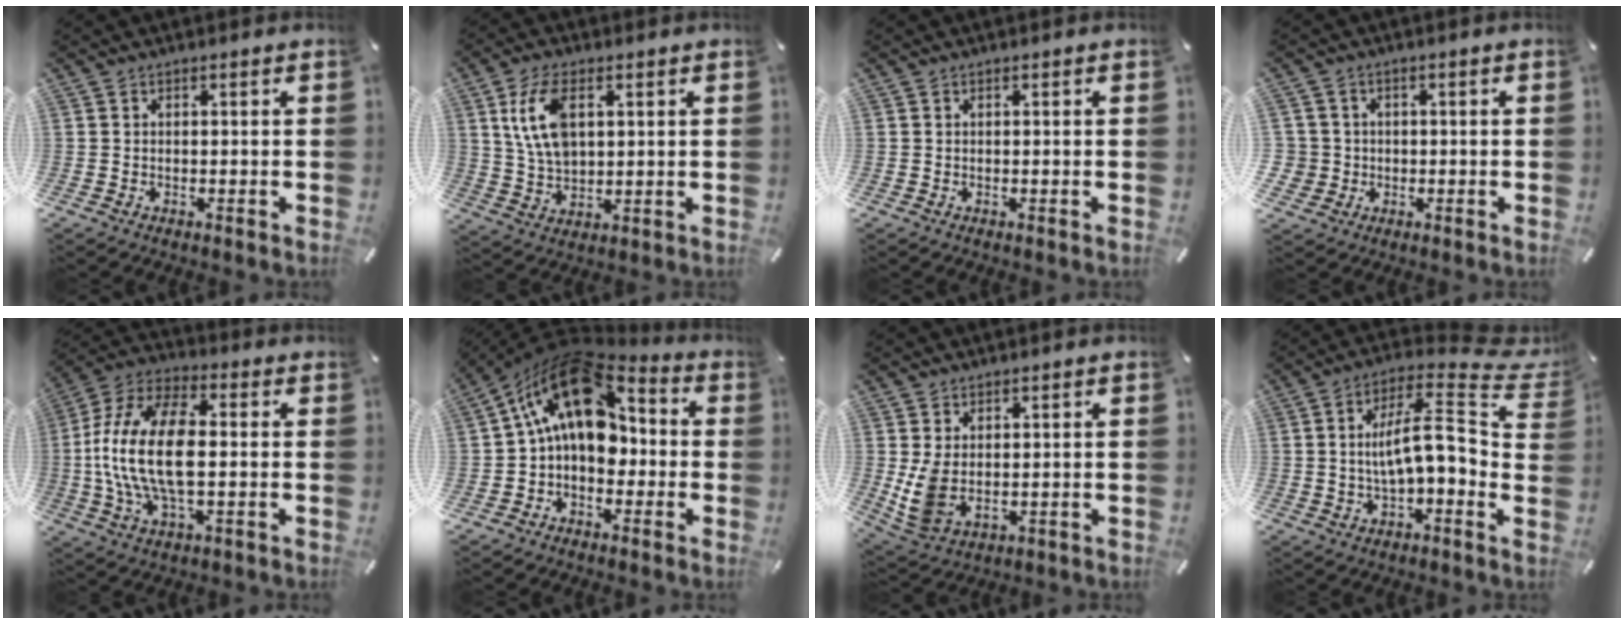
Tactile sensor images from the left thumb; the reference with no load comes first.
{"total": 9.8, "force": [3.3, 6.0, 7.1], "torque": [-0.174, 0.001, 0.058]}
{"total": 0.0}
{"total": 4.6, "force": [-0.4, 4.6, 0.4], "torque": [-0.027, 0.008, -0.007]}
{"total": 17.6, "force": [-0.7, 8.4, 15.5], "torque": [-0.333, -0.008, -0.014]}
{"total": 18.0, "force": [4.3, 12.0, 12.7], "torque": [-0.224, -0.015, 0.069]}
{"total": 6.7, "force": [1.2, 4.6, 4.7], "torque": [-0.112, -0.014, 0.021]}
{"total": 12.2, "force": [1.2, 4.6, 11.3], "torque": [-0.183, -0.014, 0.015]}